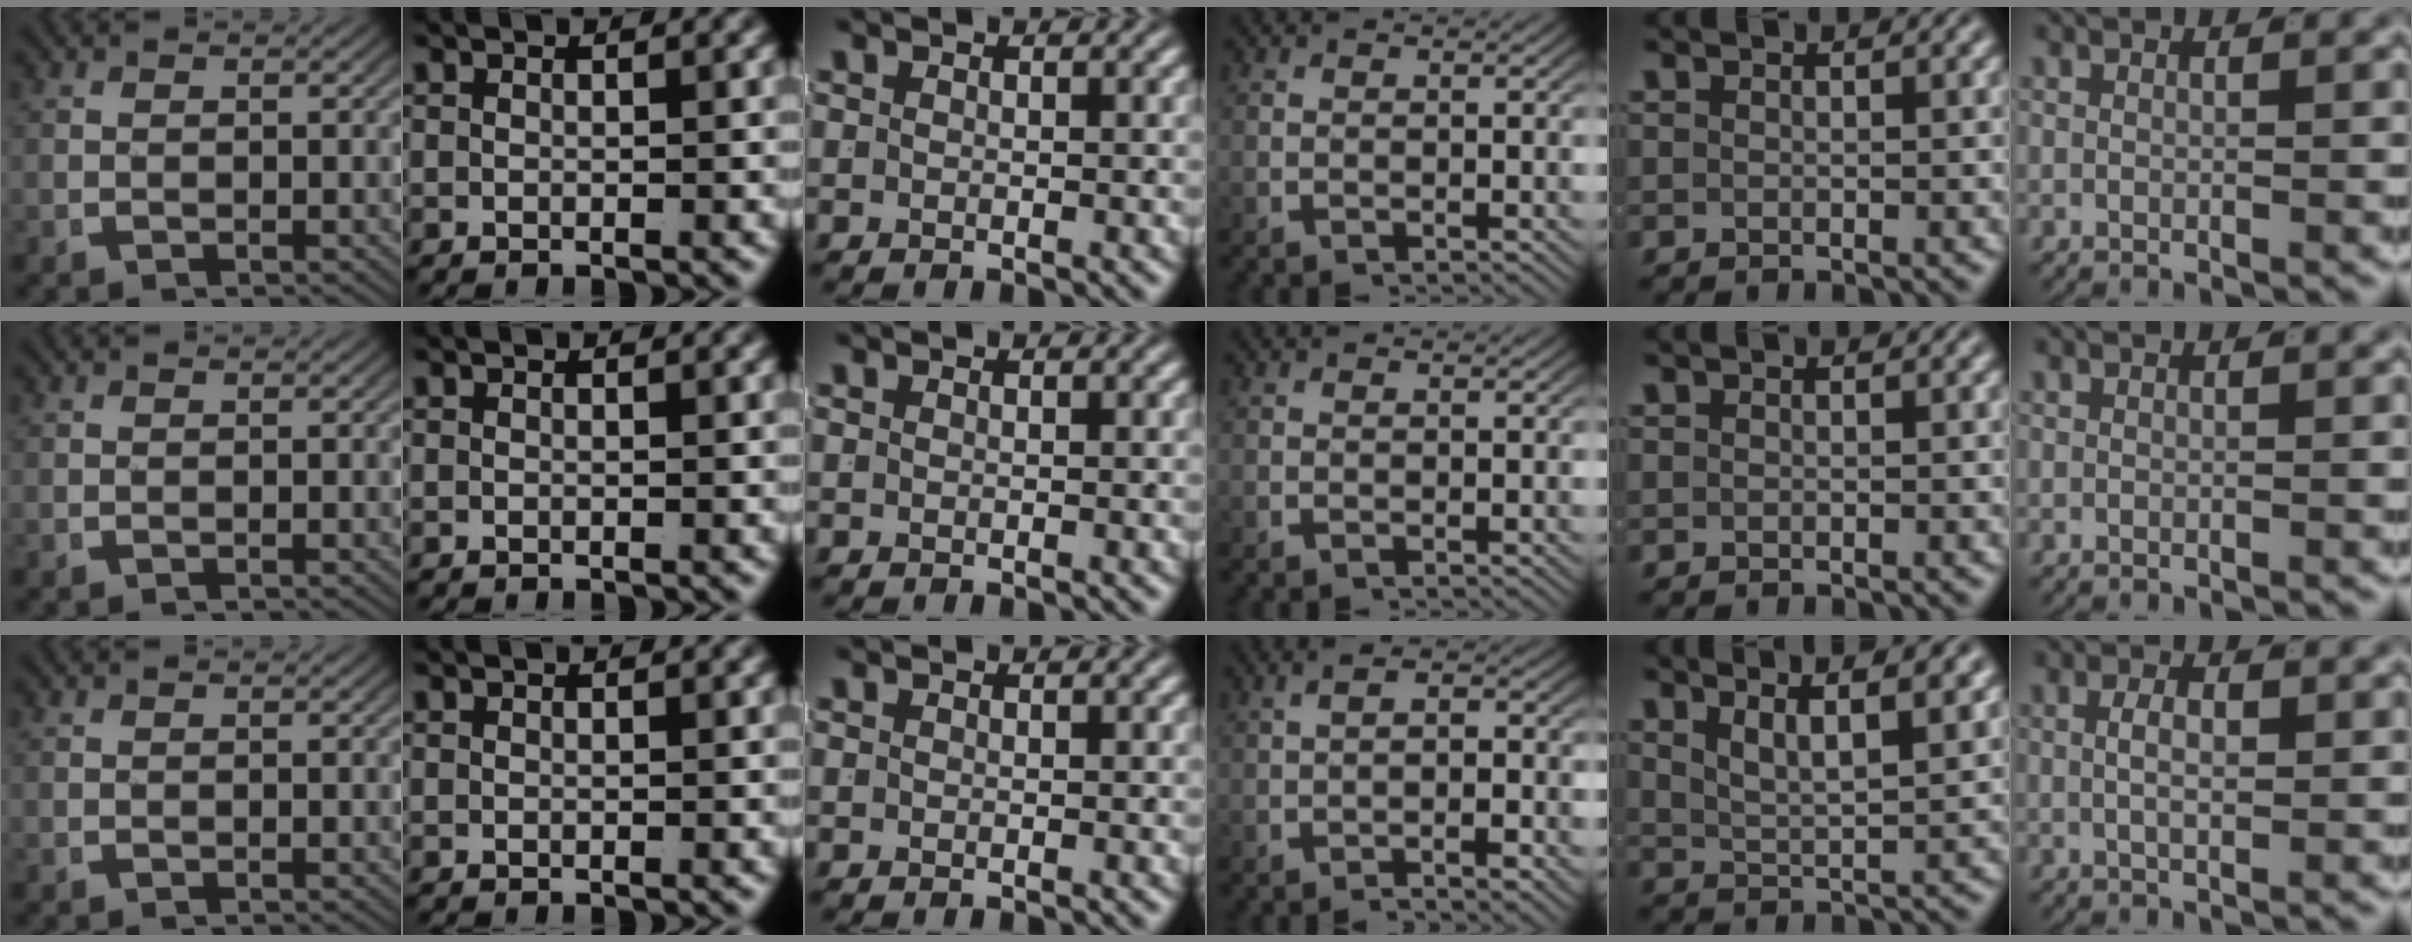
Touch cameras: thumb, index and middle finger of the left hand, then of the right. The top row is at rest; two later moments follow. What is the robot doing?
{"motion": "lift_and_place", "object": "jacket"}